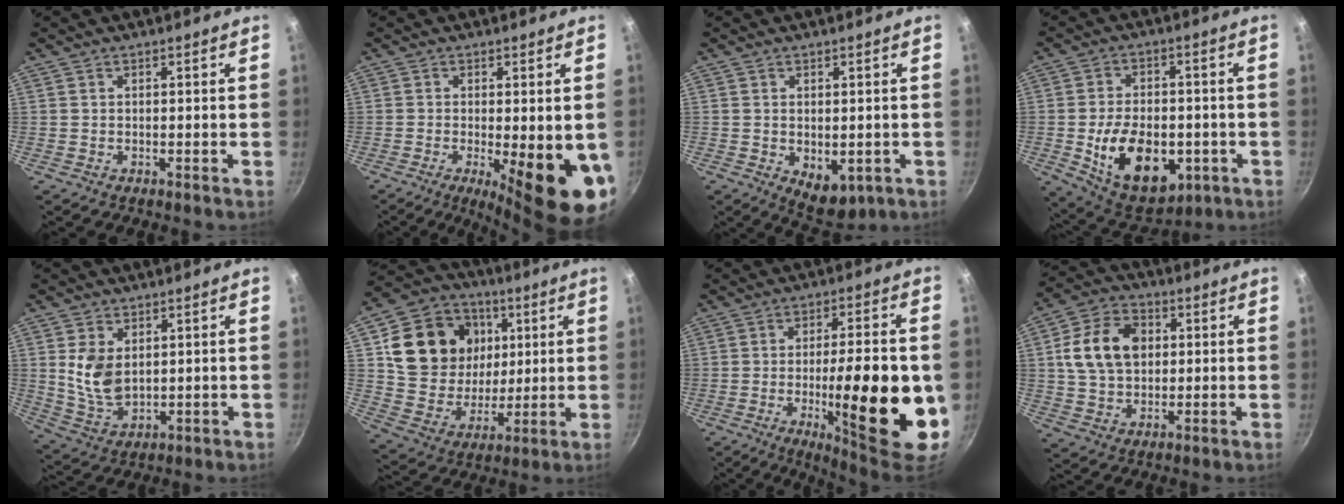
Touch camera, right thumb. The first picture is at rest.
{"total": 13.9, "force": [-3.1, 3.6, 13.1], "torque": [-0.159, -0.015, -0.033]}
{"total": 6.4, "force": [-1.1, 4.0, 4.9], "torque": [-0.051, -0.012, -0.003]}
{"total": 17.6, "force": [-4.1, 11.0, 13.1], "torque": [-0.186, 0.004, -0.048]}
{"total": 8.7, "force": [1.9, 5.6, 6.4], "torque": [-0.112, -0.023, 0.049]}
{"total": 20.2, "force": [5.8, 16.5, 10.1], "torque": [-0.161, -0.009, 0.108]}
{"total": 22.0, "force": [-4.3, 5.8, 20.8], "torque": [-0.283, 0.005, -0.055]}
{"total": 13.0, "force": [2.3, 9.5, 8.6], "torque": [-0.135, 0.009, 0.032]}